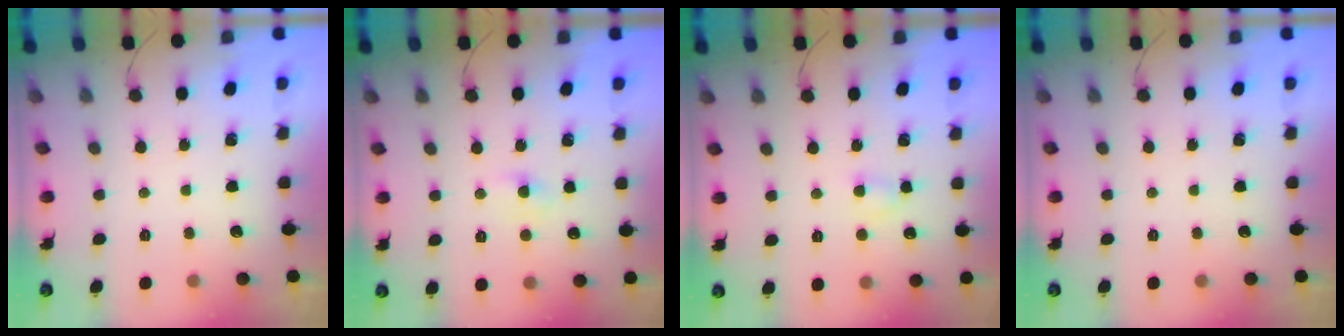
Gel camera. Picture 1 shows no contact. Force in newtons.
{"total": 2.4, "press": 2.2, "slide": 0.9}
{"total": 2.7, "press": 2.5, "slide": 1.1}
{"total": 0.0}